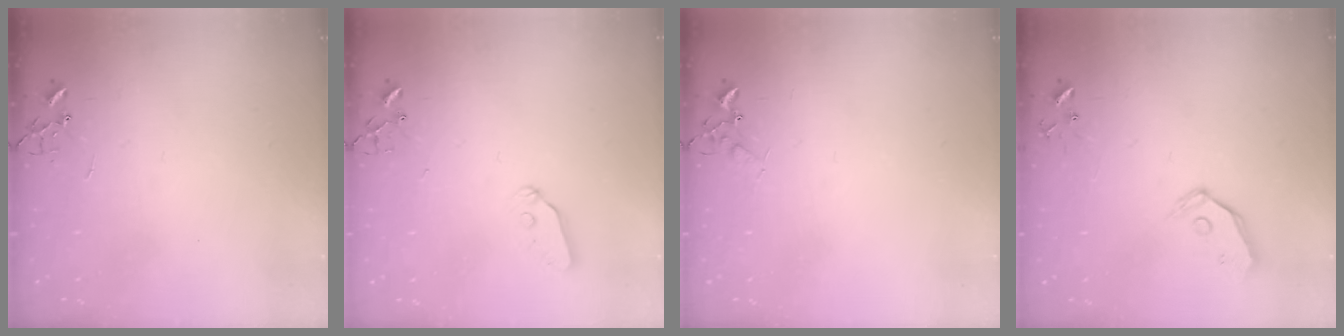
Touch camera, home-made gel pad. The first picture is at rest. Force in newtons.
{"total": 6.4, "press": 6.4, "slide": 0.3}
{"total": 6.1, "press": 6.0, "slide": 0.8}
{"total": 7.7, "press": 7.6, "slide": 0.9}